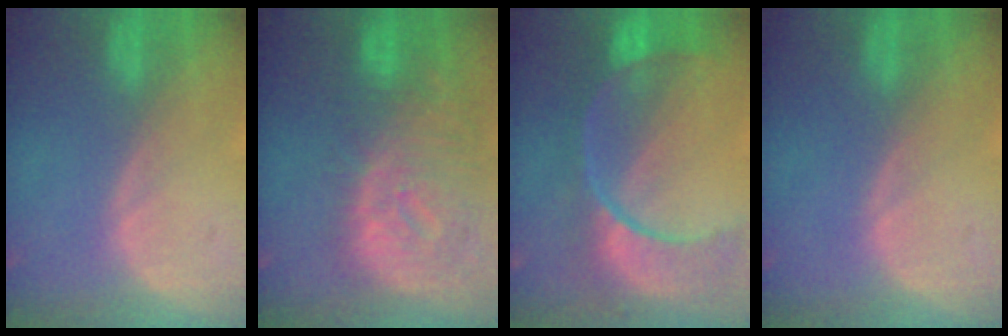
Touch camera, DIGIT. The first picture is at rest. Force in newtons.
{"total": 12.3, "press": 10.6, "slide": 6.1}
{"total": 11.2, "press": 9.4, "slide": 6.1}
{"total": 0.0}